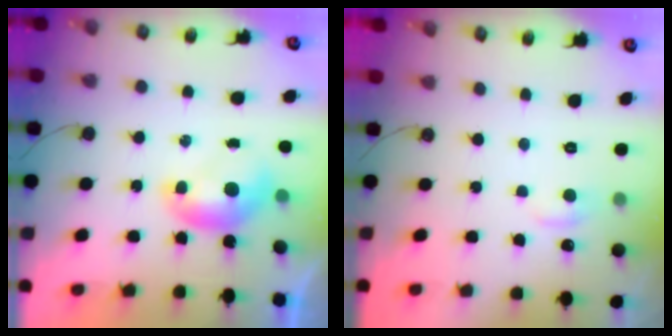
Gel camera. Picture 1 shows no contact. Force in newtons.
{"total": 0.8, "press": 0.3, "slide": 0.7}